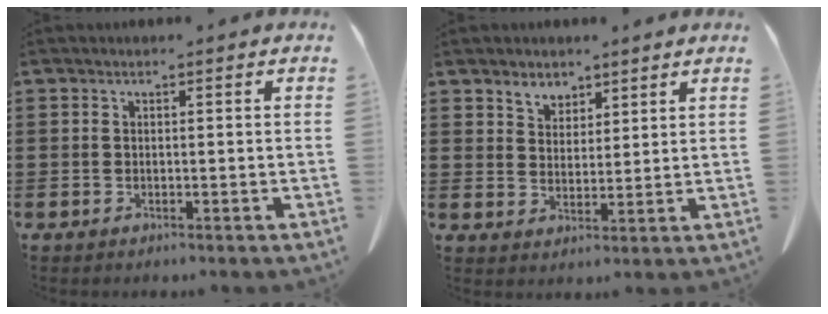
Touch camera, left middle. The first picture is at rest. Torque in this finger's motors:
{"motor_torque": [0.17, 0.02, 0.09, 0.03]}